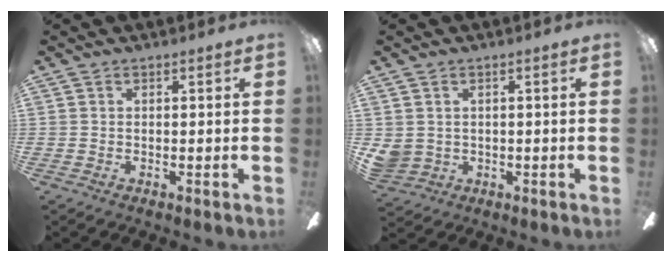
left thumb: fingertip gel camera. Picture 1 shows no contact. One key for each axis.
{"total": 3.3, "fx": 0.5, "fy": 3.1, "fz": 1.0, "tx": -0.031, "ty": 0.002, "tz": 0.010}